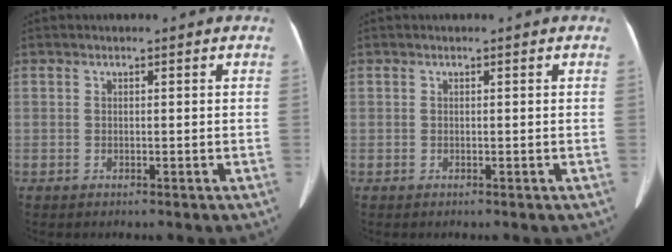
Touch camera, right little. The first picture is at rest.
{"total": 0.0}